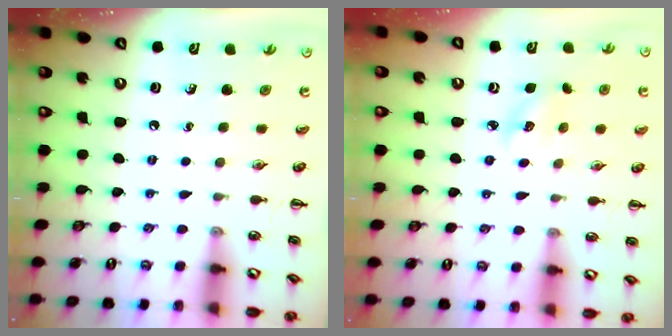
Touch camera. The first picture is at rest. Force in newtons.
{"total": 3.7, "press": 3.6, "slide": 1.0}